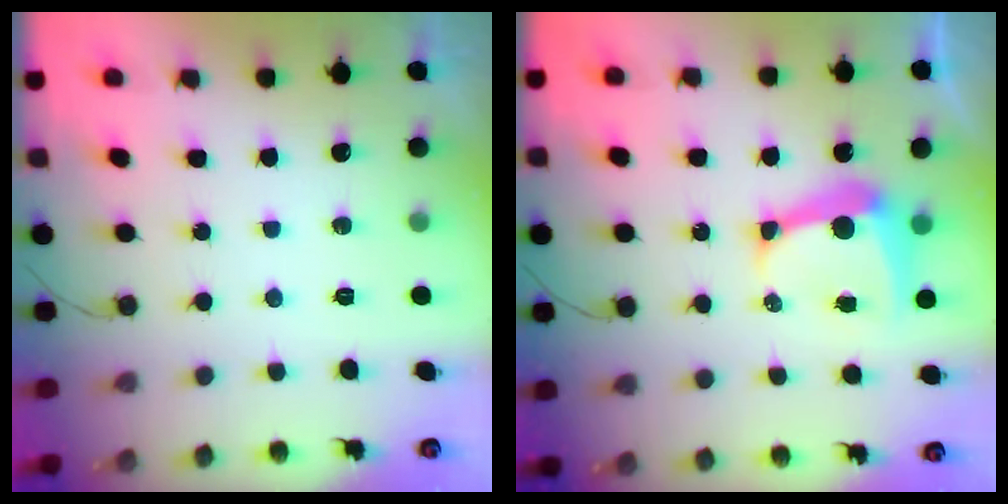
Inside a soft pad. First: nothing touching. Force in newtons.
{"total": 8.7, "press": 8.6, "slide": 0.9}